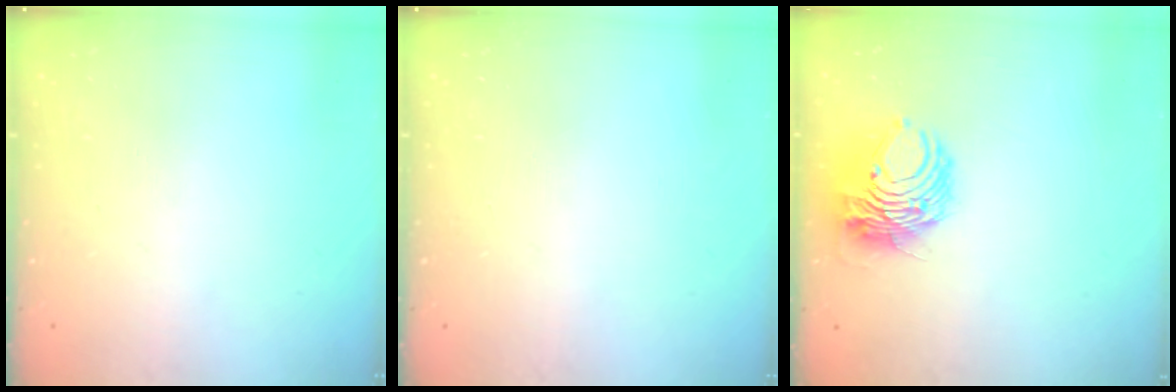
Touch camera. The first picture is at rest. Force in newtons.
{"total": 0.0}
{"total": 10.2, "press": 10.1, "slide": 1.4}